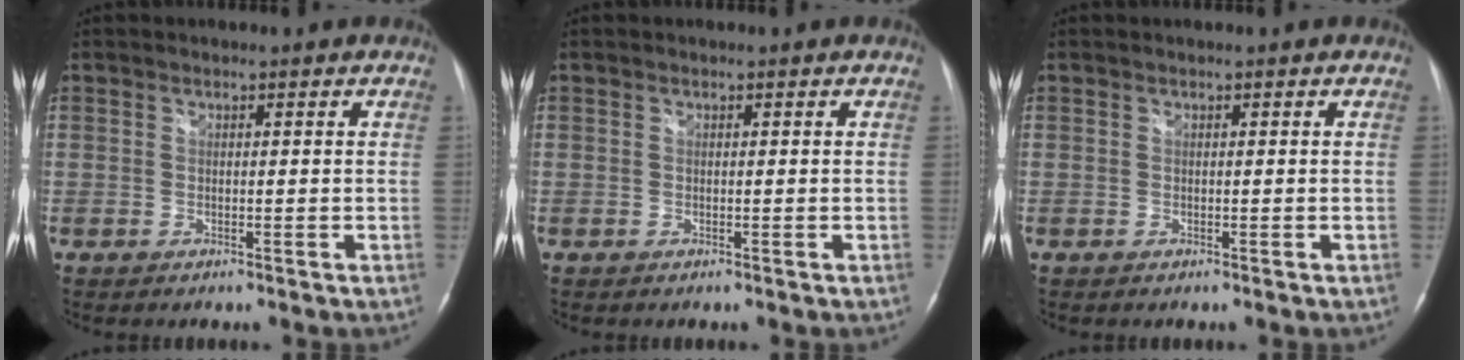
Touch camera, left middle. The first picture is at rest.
{"total": 0.0}
{"total": 0.0}